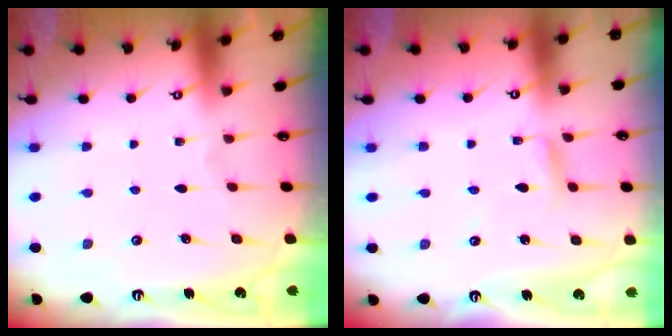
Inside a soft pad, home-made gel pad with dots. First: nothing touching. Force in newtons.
{"total": 2.9, "press": 2.9, "slide": 0.2}